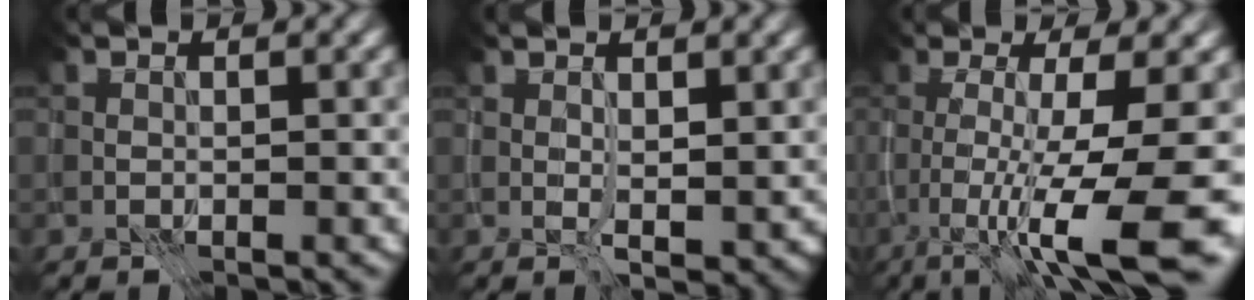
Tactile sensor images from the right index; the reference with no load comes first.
{"total": 1.8, "force": [0.5, 0.5, 1.7], "torque": [-0.030, -0.002, 0.018]}
{"total": 10.9, "force": [-2.7, 2.1, 10.4], "torque": [-0.138, -0.013, -0.033]}